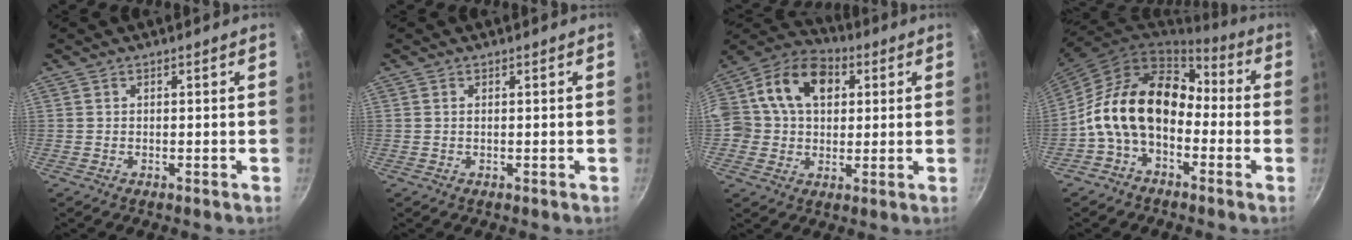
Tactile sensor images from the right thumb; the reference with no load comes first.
{"total": 0.5, "force": [0.2, 0.2, 0.5], "torque": [-0.010, 0.000, 0.003]}
{"total": 16.6, "force": [4.1, 12.5, 10.2], "torque": [-0.164, 0.025, 0.052]}
{"total": 16.4, "force": [-2.8, 11.3, 11.5], "torque": [-0.177, 0.058, -0.068]}